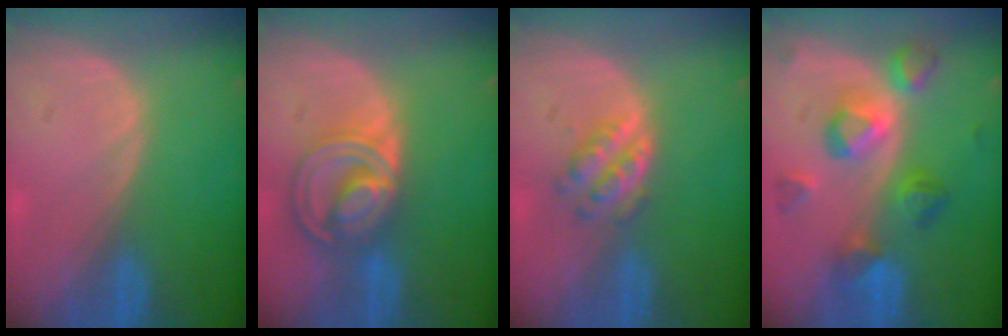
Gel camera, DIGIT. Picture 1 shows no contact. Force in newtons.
{"total": 8.6, "press": 7.3, "slide": 4.6}
{"total": 4.1, "press": 4.1, "slide": 0.4}
{"total": 8.1, "press": 8.1, "slide": 0.3}